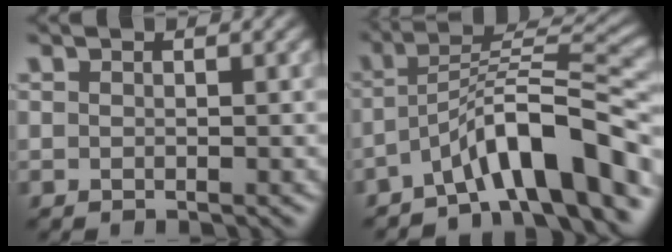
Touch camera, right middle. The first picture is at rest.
{"total": 9.1, "force": [-5.6, 2.0, 6.8], "torque": [-0.096, 0.020, -0.098]}